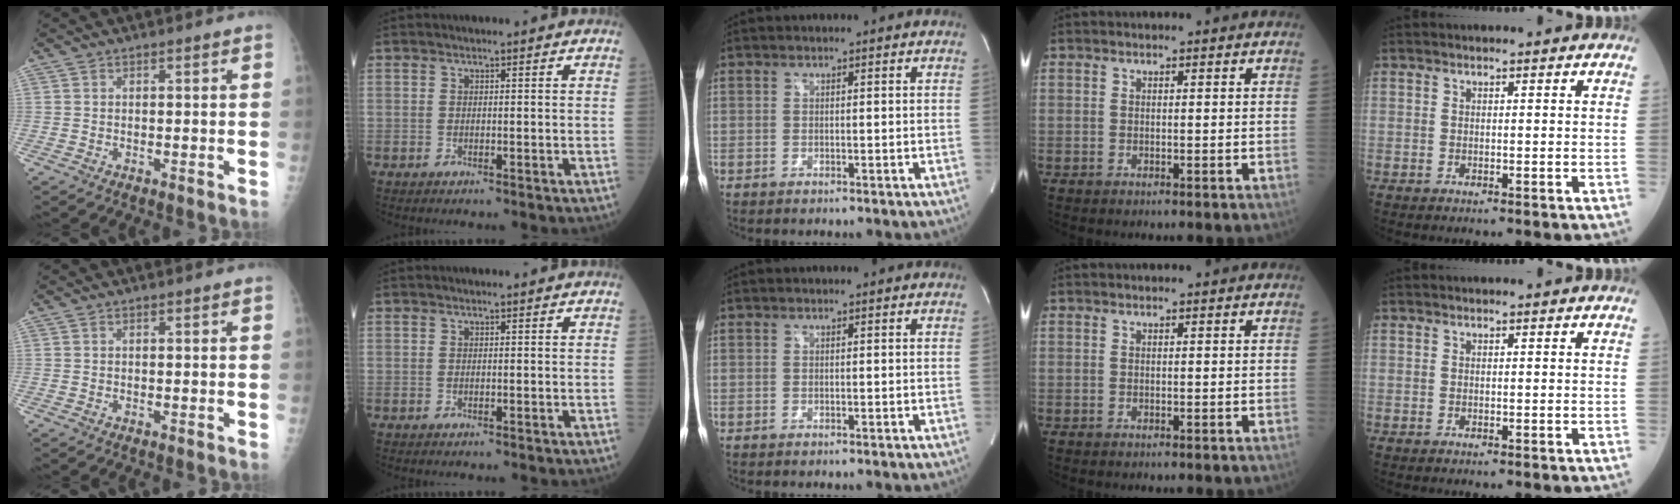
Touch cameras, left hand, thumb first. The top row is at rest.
{}